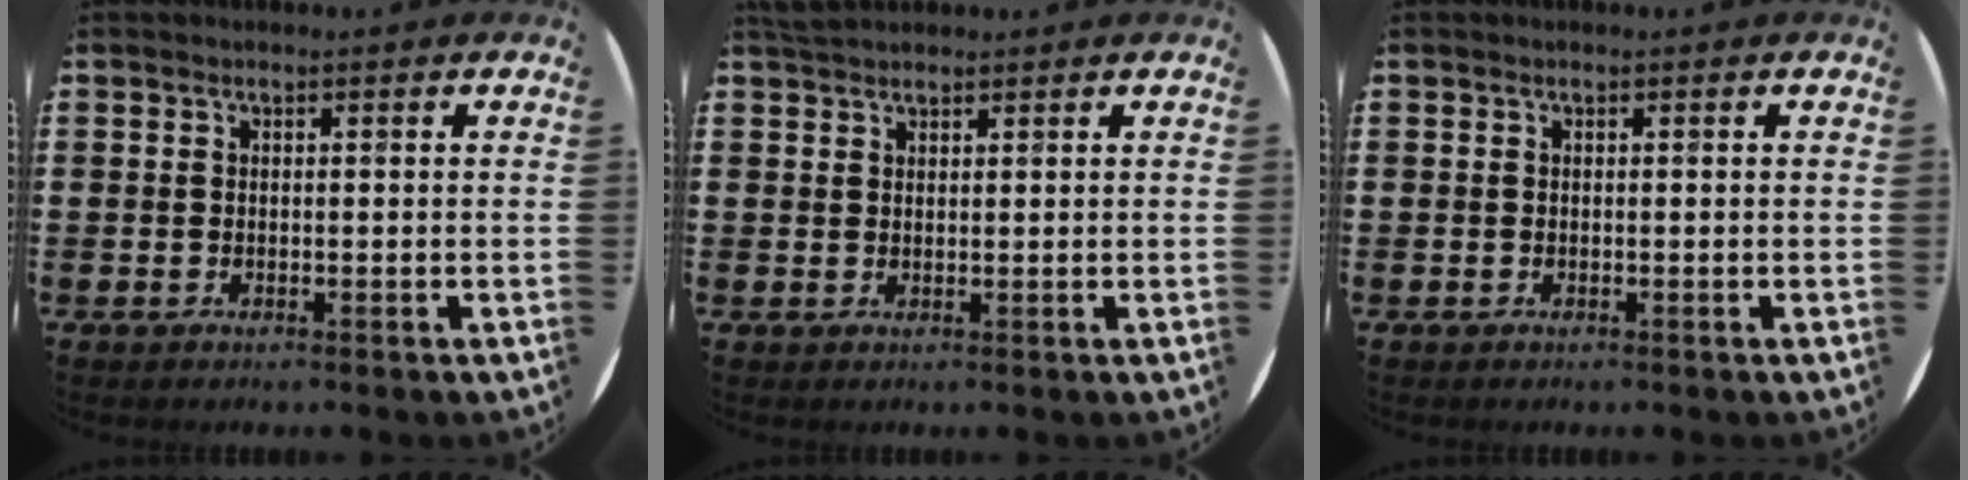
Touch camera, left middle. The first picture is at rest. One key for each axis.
{"total": 2.0, "fx": 1.9, "fy": 0.6, "fz": 0.4, "tx": -0.012, "ty": 0.005, "tz": 0.037}
{"total": 0.0}